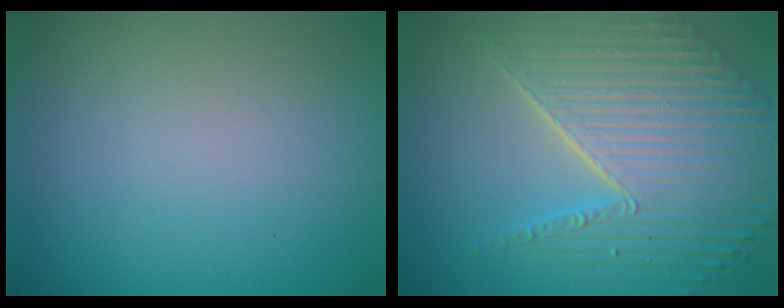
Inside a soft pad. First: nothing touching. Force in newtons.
{"total": 7.1, "press": 5.6, "slide": 4.4}